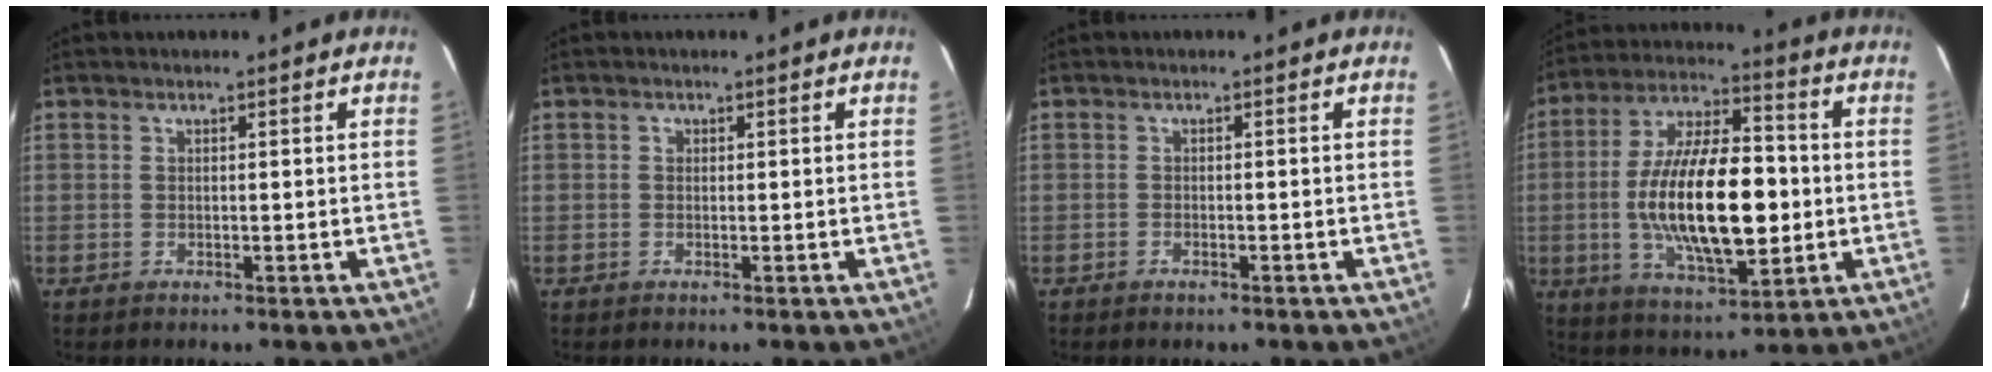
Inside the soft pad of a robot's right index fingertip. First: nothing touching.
{"total": 0.8, "force": [0.0, 0.8, 0.1], "torque": [0.001, 0.003, -0.003]}
{"total": 1.3, "force": [-0.9, 0.6, 0.7], "torque": [-0.013, 0.000, -0.017]}
{"total": 21.1, "force": [-2.0, 8.7, 19.2], "torque": [-0.359, 0.004, -0.029]}